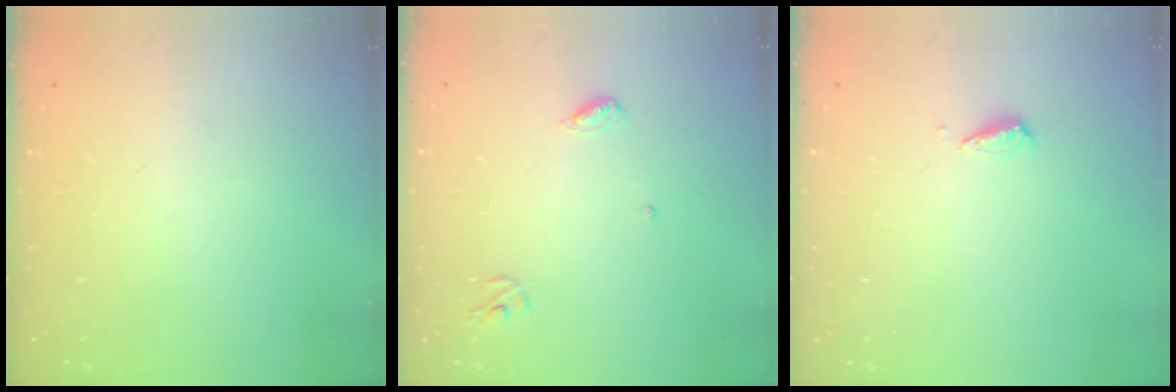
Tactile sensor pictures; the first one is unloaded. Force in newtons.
{"total": 4.9, "press": 4.9, "slide": 0.4}
{"total": 3.1, "press": 3.1, "slide": 0.2}